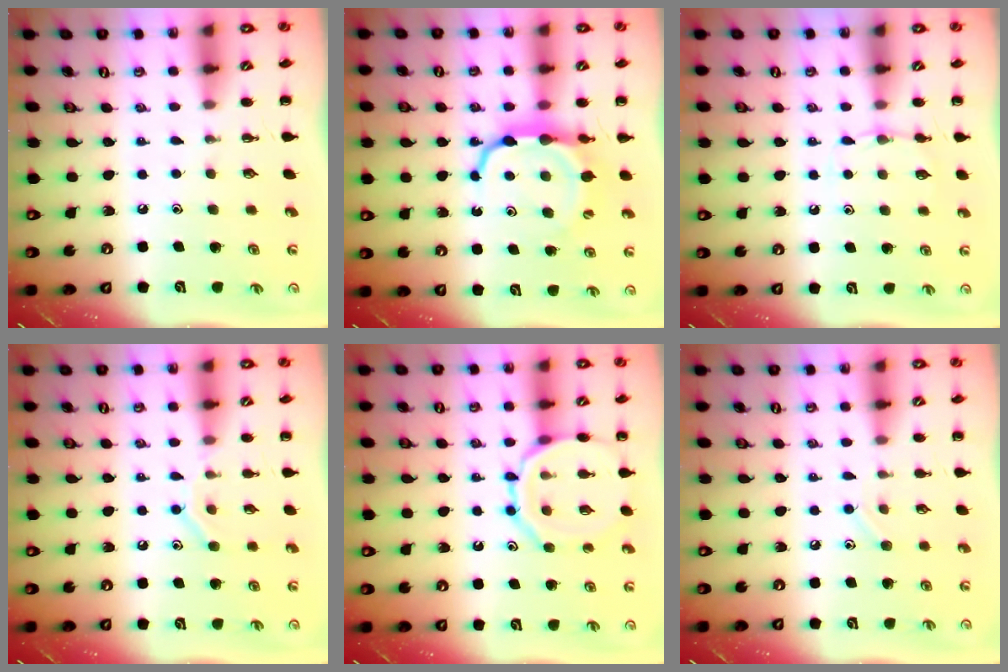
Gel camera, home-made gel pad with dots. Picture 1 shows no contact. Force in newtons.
{"total": 8.8, "press": 8.7, "slide": 1.3}
{"total": 4.6, "press": 4.3, "slide": 1.7}
{"total": 8.7, "press": 8.5, "slide": 1.6}
{"total": 11.9, "press": 11.8, "slide": 1.1}
{"total": 5.8, "press": 5.5, "slide": 1.9}